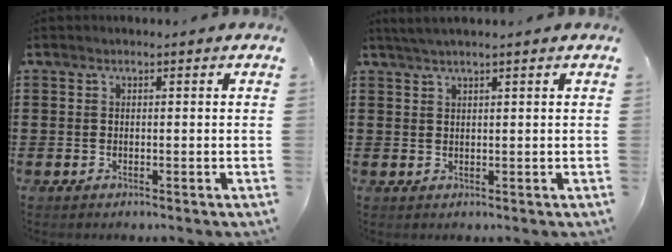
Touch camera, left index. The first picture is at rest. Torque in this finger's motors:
{"motor_torque": [2.14, 0.00, 0.05, 0.01]}